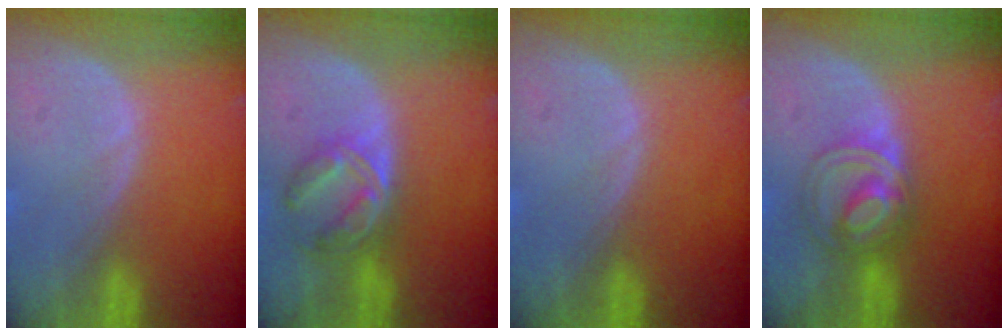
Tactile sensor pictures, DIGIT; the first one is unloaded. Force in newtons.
{"total": 6.3, "press": 5.7, "slide": 2.7}
{"total": 0.0}
{"total": 5.8, "press": 5.7, "slide": 1.2}